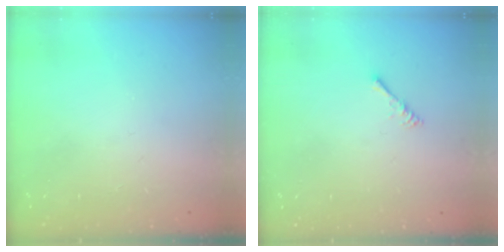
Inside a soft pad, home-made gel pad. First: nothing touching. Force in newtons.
{"total": 1.6, "press": 1.6, "slide": 0.4}